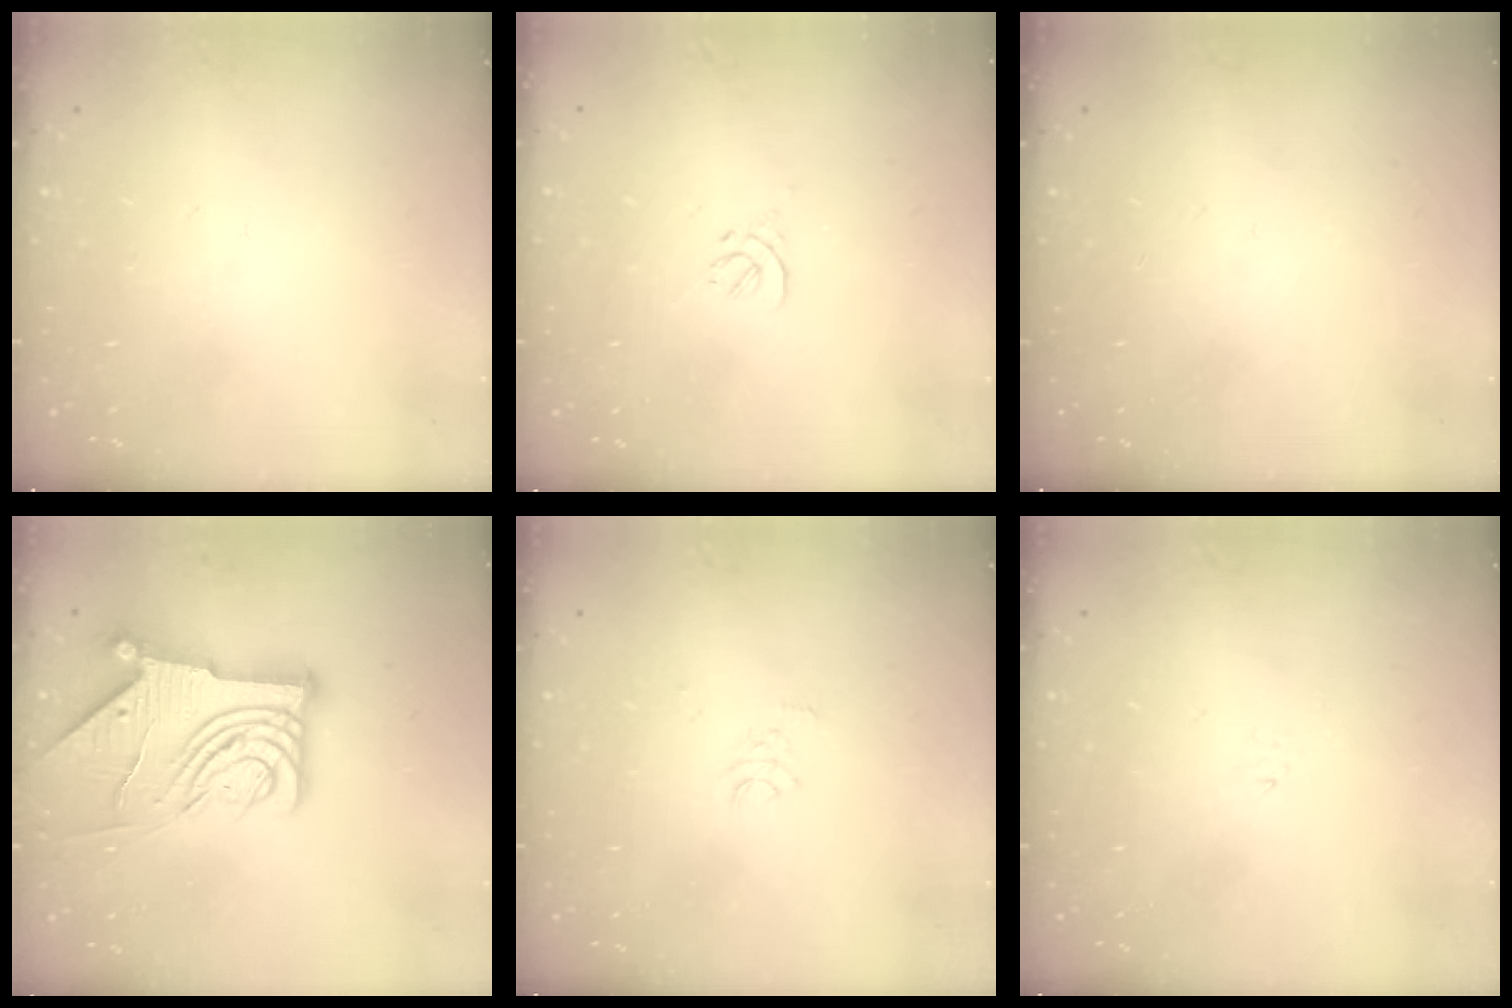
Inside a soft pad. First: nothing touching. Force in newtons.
{"total": 0.0}
{"total": 0.0}
{"total": 12.0, "press": 11.9, "slide": 1.5}
{"total": 2.6, "press": 2.6, "slide": 0.1}
{"total": 1.2, "press": 1.1, "slide": 0.2}